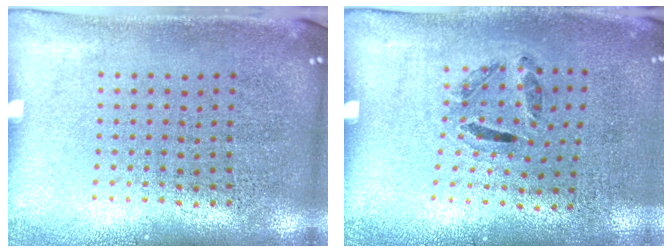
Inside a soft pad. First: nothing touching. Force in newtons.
{"total": 1.3, "press": 0.7, "slide": 1.1}